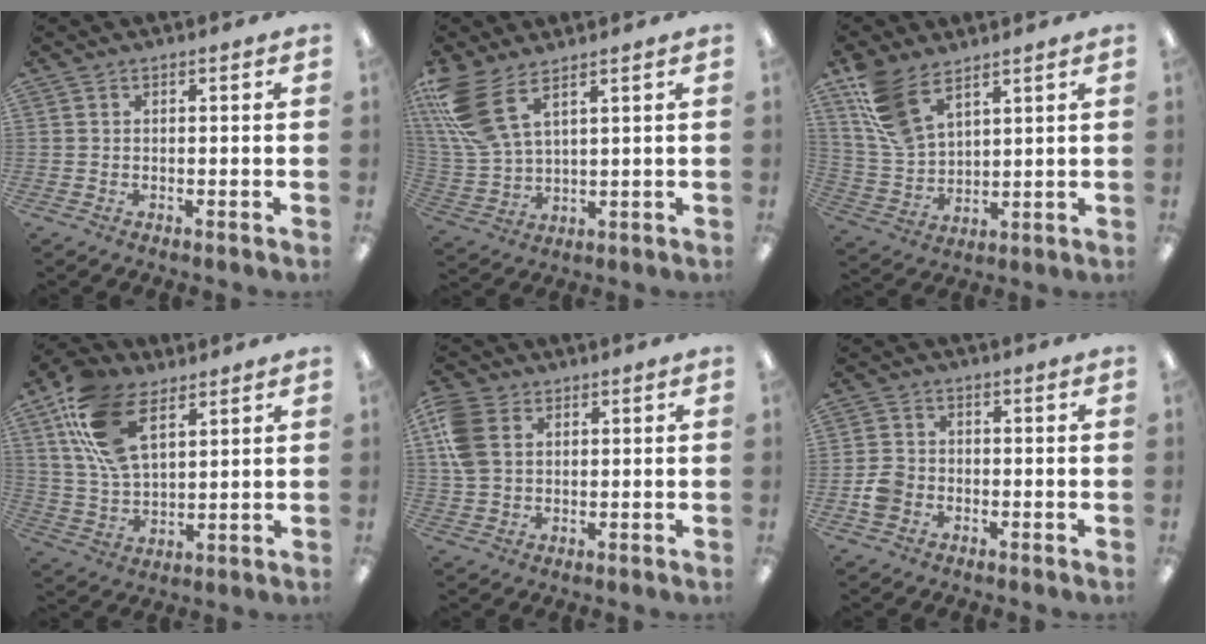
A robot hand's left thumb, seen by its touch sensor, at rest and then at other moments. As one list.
[{"total": 12.6, "force": [7.4, 5.5, 8.5], "torque": [-0.203, -0.029, 0.140]}, {"total": 11.9, "force": [8.2, 5.7, 6.4], "torque": [-0.146, -0.019, 0.162]}, {"total": 16.6, "force": [8.6, 9.1, 10.9], "torque": [-0.233, -0.015, 0.158]}, {"total": 8.8, "force": [2.7, 6.6, 5.1], "torque": [-0.136, 0.010, 0.053]}, {"total": 4.5, "force": [-1.6, 3.7, 2.0], "torque": [-0.039, 0.010, -0.030]}]